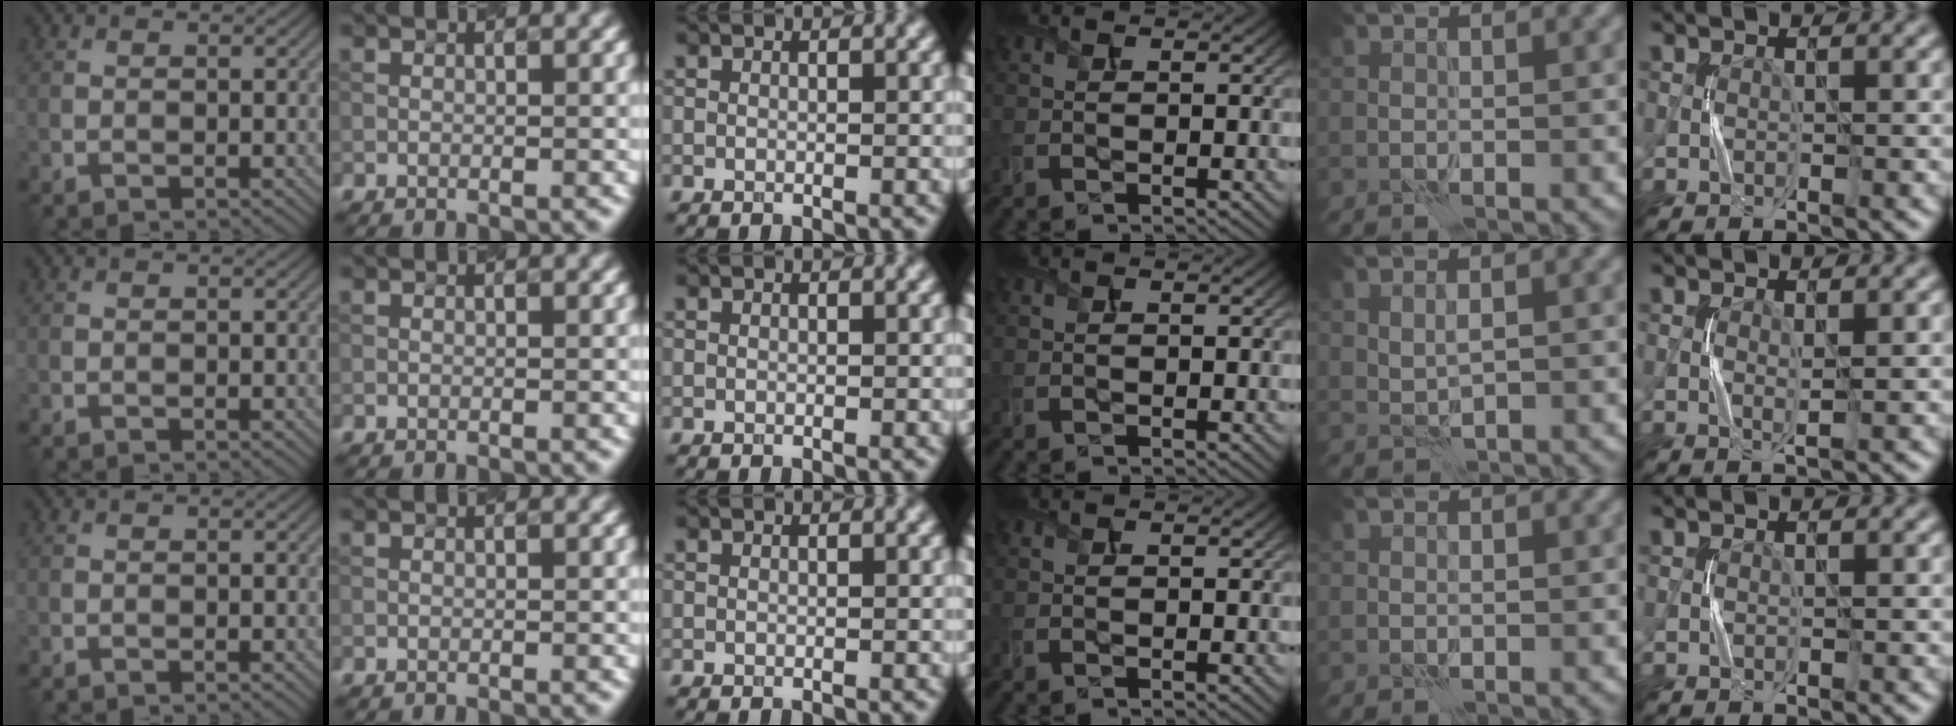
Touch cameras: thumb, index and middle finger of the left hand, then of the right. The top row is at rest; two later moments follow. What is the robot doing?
{"motion": "press", "object": "gel pad"}